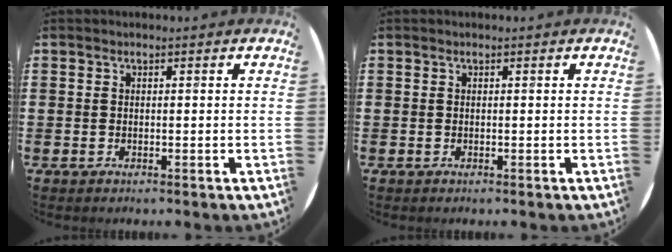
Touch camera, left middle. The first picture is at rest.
{"total": 0.0}